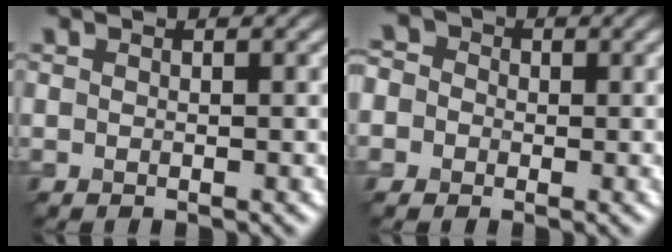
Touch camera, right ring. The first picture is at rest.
{"total": 5.9, "force": [0.7, 5.3, 2.4], "torque": [-0.050, 0.043, -0.030]}